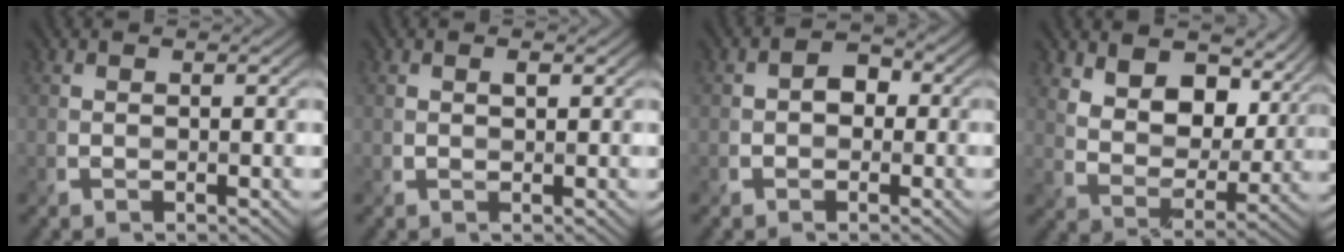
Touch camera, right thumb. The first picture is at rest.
{"total": 0.9, "force": [0.4, 0.4, 0.6], "torque": [-0.015, -0.002, 0.009]}
{"total": 2.6, "force": [-0.3, 2.3, 1.3], "torque": [-0.014, 0.003, -0.014]}
{"total": 11.4, "force": [5.8, 6.7, 7.2], "torque": [-0.146, -0.001, 0.092]}